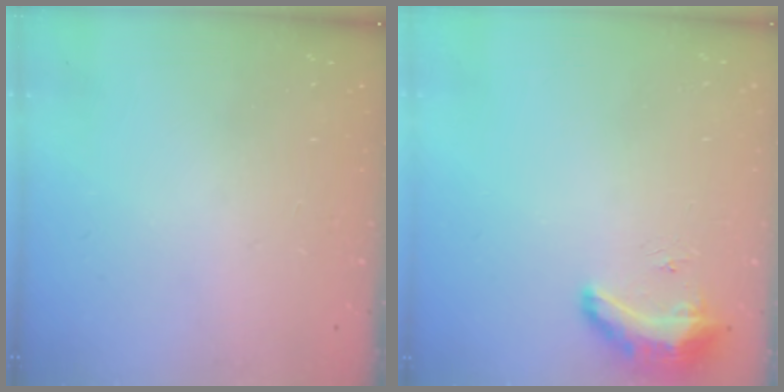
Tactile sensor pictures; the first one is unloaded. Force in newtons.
{"total": 16.1, "press": 10.6, "slide": 12.1}